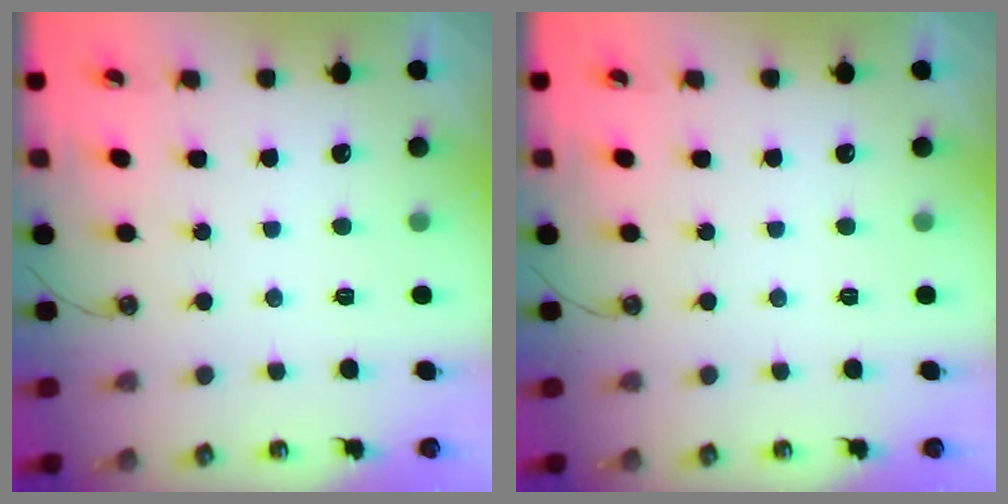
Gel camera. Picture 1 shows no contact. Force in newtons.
{"total": 0.0}